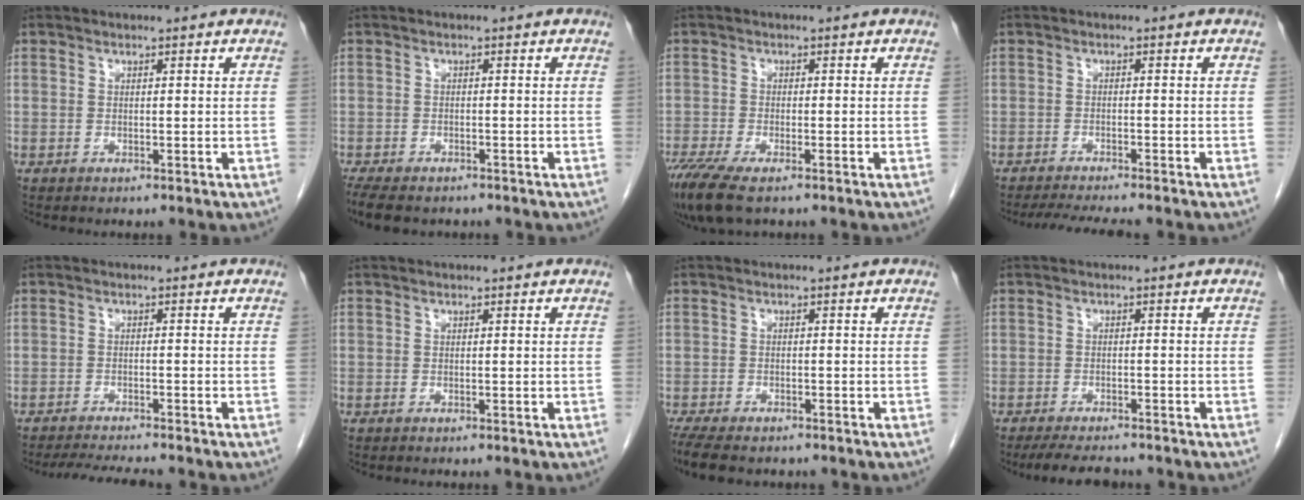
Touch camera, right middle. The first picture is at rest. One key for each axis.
{"total": 9.0, "fx": -7.1, "fy": 3.8, "fz": 4.2, "tx": -0.085, "ty": -0.010, "tz": -0.102}
{"total": 7.2, "fx": -5.1, "fy": 1.7, "fz": 4.7, "tx": -0.090, "ty": -0.019, "tz": -0.091}
{"total": 6.3, "fx": -5.6, "fy": 0.1, "fz": 2.8, "tx": -0.040, "ty": -0.014, "tz": -0.088}
{"total": 6.1, "fx": -5.6, "fy": 0.2, "fz": 2.5, "tx": -0.037, "ty": -0.014, "tz": -0.089}
{"total": 0.0}
{"total": 8.5, "fx": -6.8, "fy": 2.9, "fz": 4.1, "tx": -0.075, "ty": -0.013, "tz": -0.104}
{"total": 5.7, "fx": -5.1, "fy": 1.1, "fz": 2.3, "tx": -0.037, "ty": -0.013, "tz": -0.080}